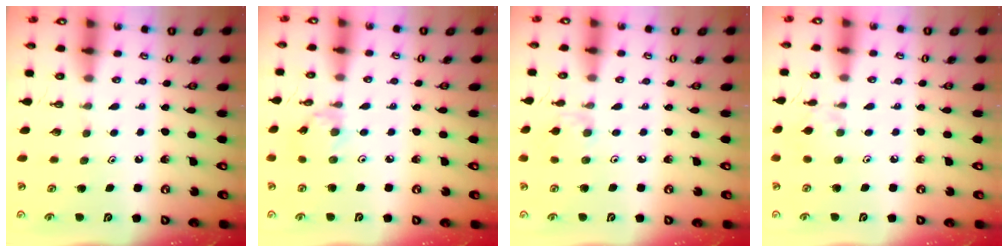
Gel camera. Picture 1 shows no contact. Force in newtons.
{"total": 1.4, "press": 1.3, "slide": 0.2}
{"total": 3.5, "press": 3.4, "slide": 0.6}
{"total": 2.4, "press": 2.3, "slide": 0.5}